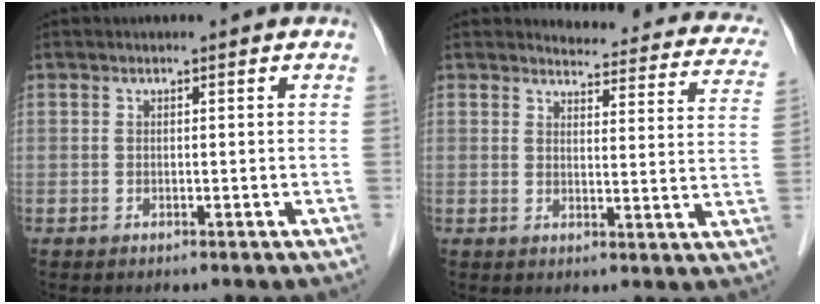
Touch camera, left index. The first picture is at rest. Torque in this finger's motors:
{"motor_torque": [0.26, -0.49, 0.00, 0.00]}